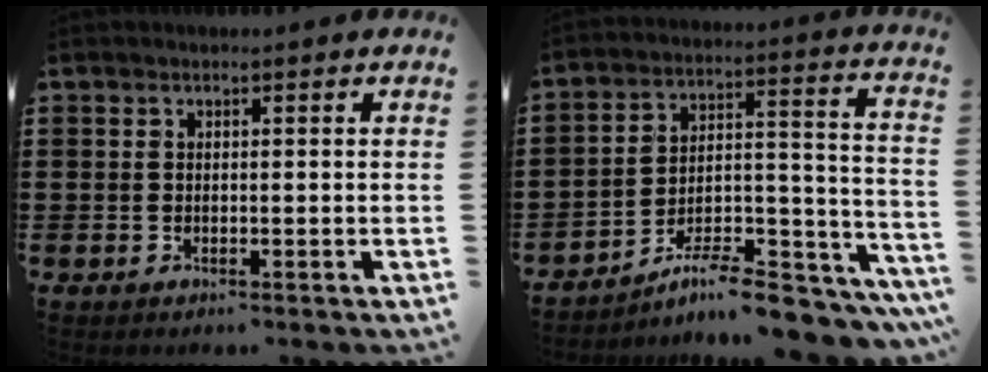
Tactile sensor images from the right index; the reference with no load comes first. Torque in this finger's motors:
{"motor_torque": [1.99, 0.14, 0.36, 0.01]}